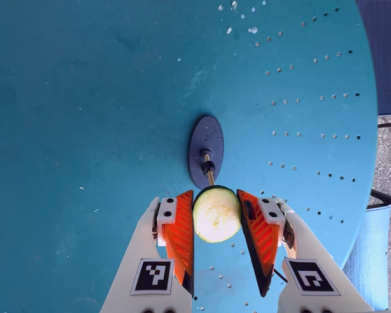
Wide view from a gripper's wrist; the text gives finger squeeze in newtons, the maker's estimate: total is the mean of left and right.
{"total": 13.1, "left": 13.8, "right": 12.4}